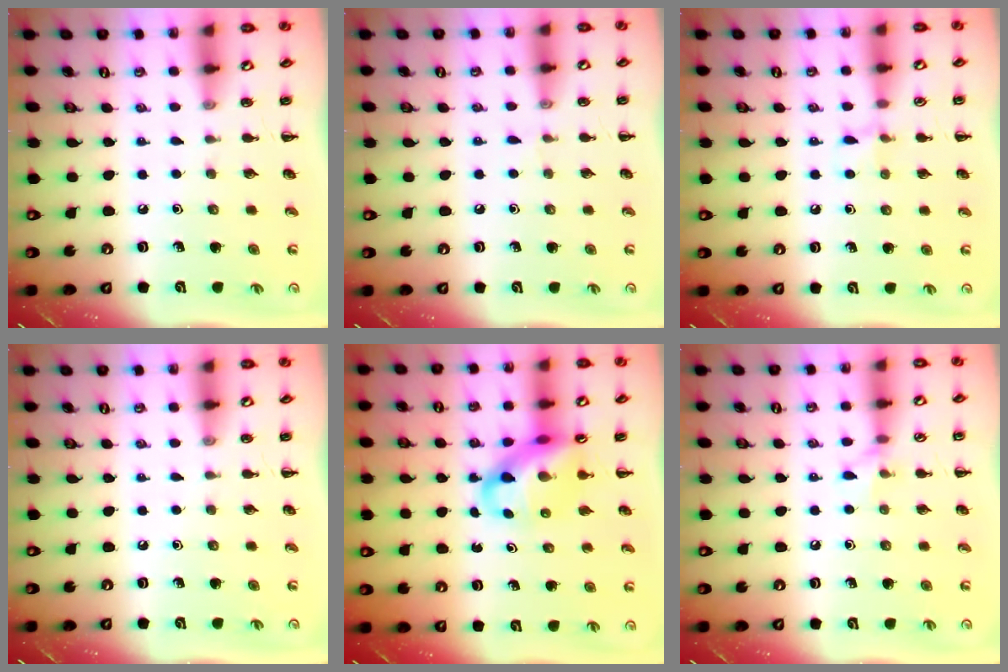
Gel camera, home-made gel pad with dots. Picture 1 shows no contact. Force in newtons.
{"total": 3.2, "press": 3.1, "slide": 1.0}
{"total": 5.4, "press": 5.1, "slide": 2.0}
{"total": 0.0}
{"total": 10.2, "press": 9.8, "slide": 2.8}
{"total": 5.6, "press": 5.4, "slide": 1.6}